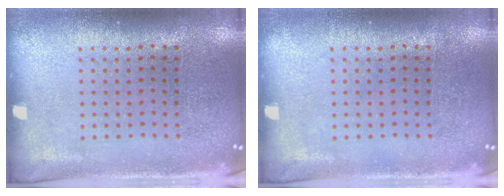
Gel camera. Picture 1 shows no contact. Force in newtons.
{"total": 0.0}